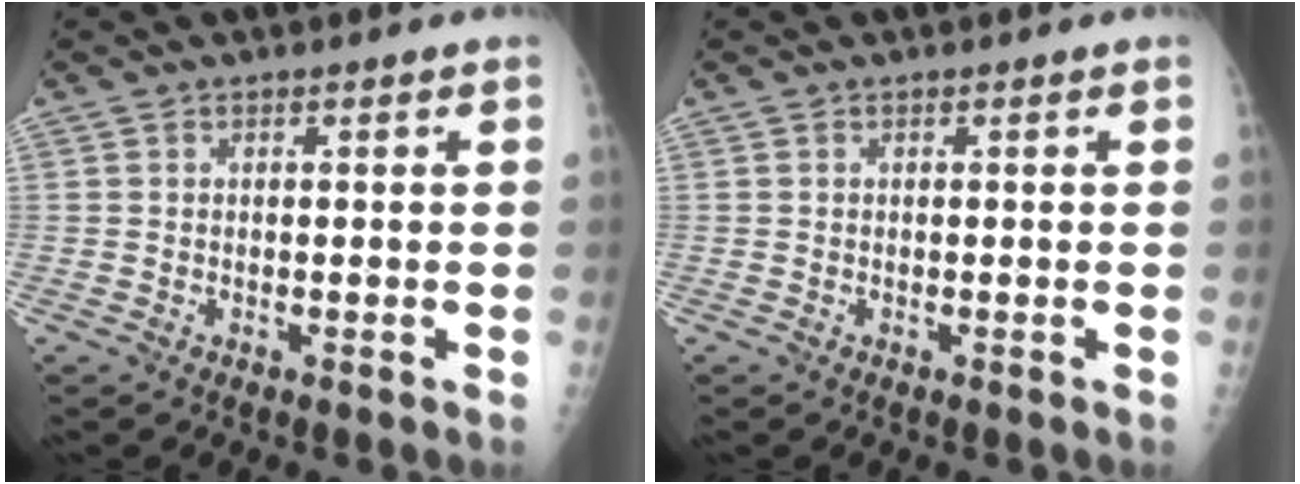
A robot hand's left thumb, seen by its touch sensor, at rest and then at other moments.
{"total": 0.0}